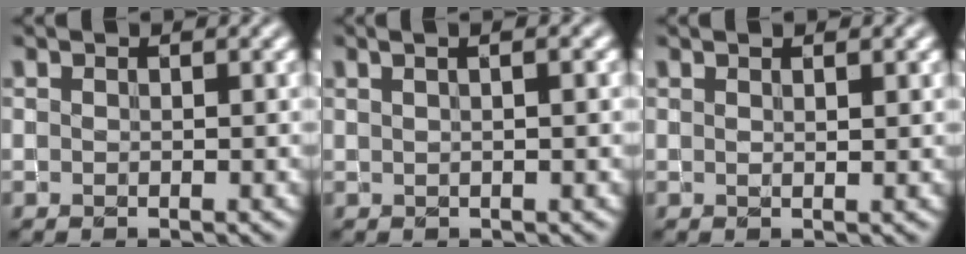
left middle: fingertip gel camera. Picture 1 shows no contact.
{"total": 4.7, "force": [1.9, 2.3, 3.6], "torque": [-0.019, 0.027, -0.004]}
{"total": 1.0, "force": [0.7, 0.2, 0.7], "torque": [-0.012, 0.000, 0.009]}